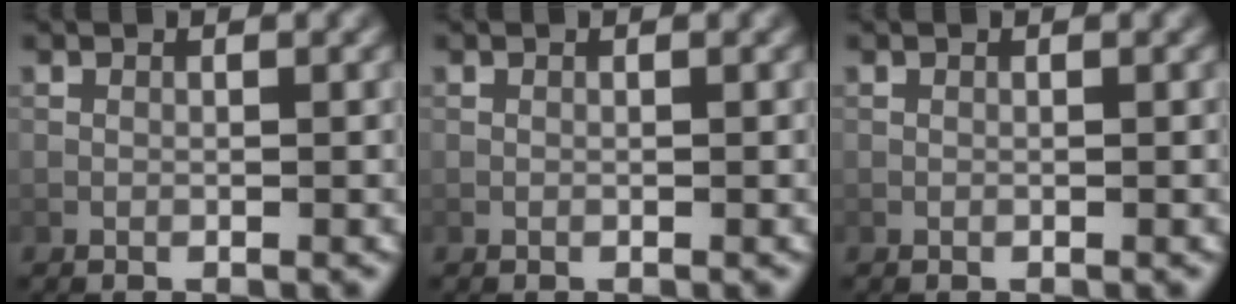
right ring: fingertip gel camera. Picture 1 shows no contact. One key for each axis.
{"total": 0.0}
{"total": 0.0}